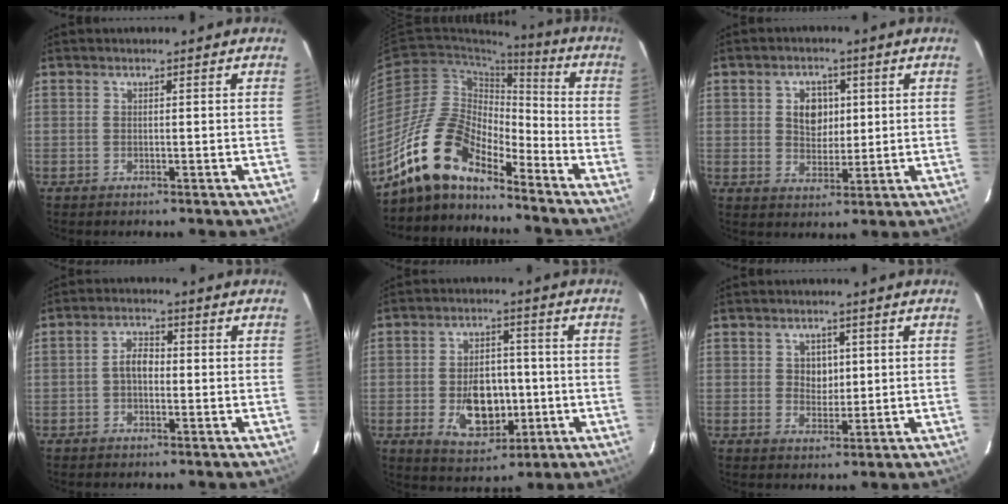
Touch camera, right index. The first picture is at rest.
{"total": 15.3, "force": [-12.3, 5.1, 7.5], "torque": [-0.138, 0.007, -0.245]}
{"total": 5.9, "force": [1.3, 4.5, 3.5], "torque": [-0.057, 0.011, 0.027]}
{"total": 3.4, "force": [-0.6, 2.1, 2.5], "torque": [-0.047, 0.013, -0.010]}
{"total": 11.0, "force": [-2.5, 7.2, 8.0], "torque": [-0.149, 0.008, -0.022]}
{"total": 3.6, "force": [0.7, 3.1, 1.6], "torque": [-0.022, 0.006, 0.013]}